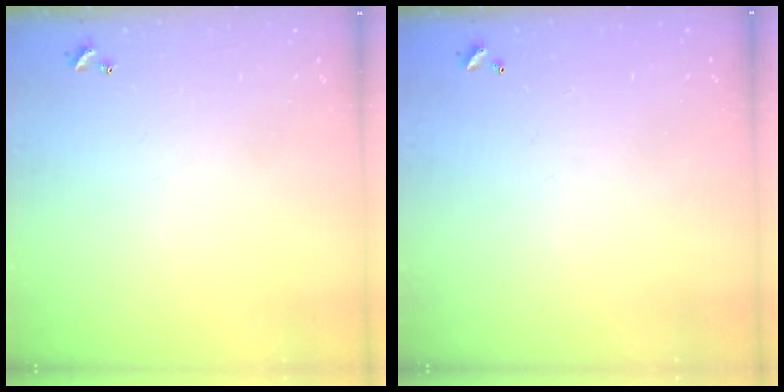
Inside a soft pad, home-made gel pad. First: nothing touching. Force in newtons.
{"total": 2.8, "press": 2.8, "slide": 0.1}